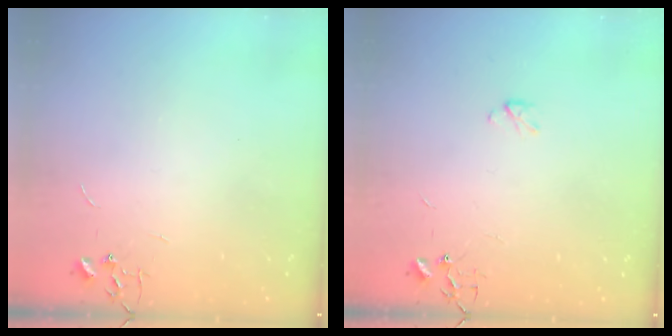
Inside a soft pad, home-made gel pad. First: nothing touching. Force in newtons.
{"total": 2.9, "press": 2.9, "slide": 0.5}